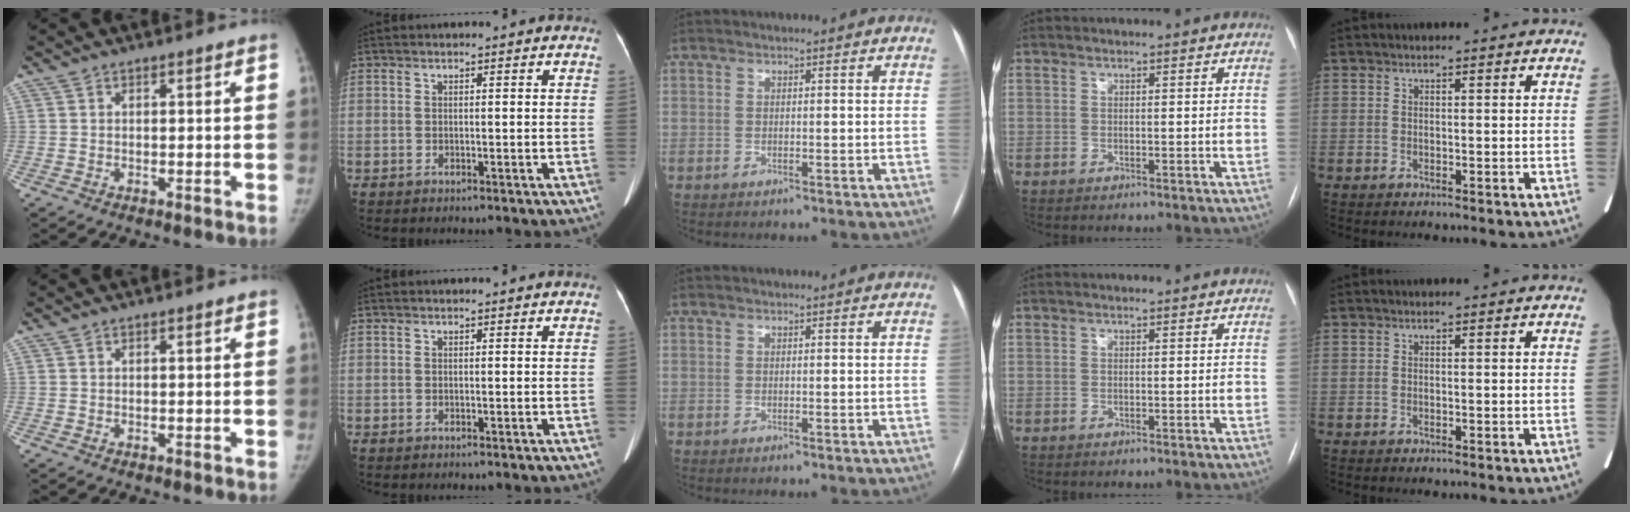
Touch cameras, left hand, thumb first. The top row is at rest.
{}